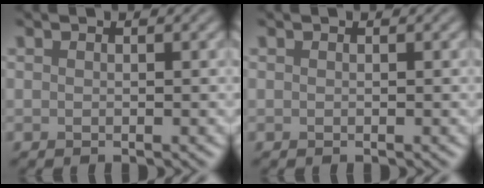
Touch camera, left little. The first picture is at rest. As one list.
[{"total": 0.0}]